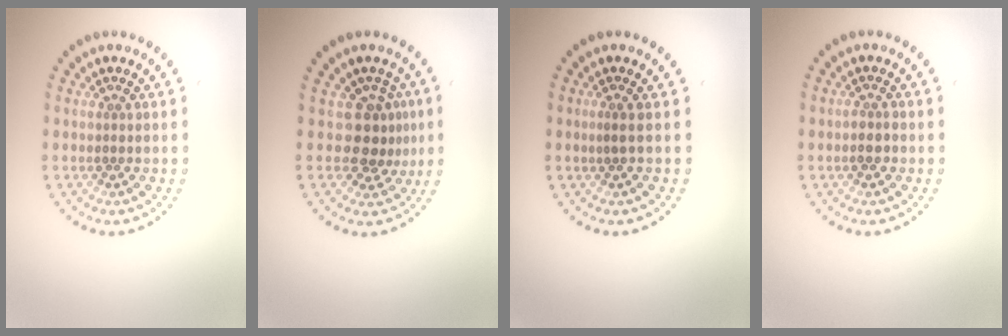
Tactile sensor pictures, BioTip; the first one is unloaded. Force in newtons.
{"total": 2.9, "press": 2.1, "slide": 2.0}
{"total": 0.7, "press": 0.3, "slide": 0.6}
{"total": 1.3, "press": 1.2, "slide": 0.5}